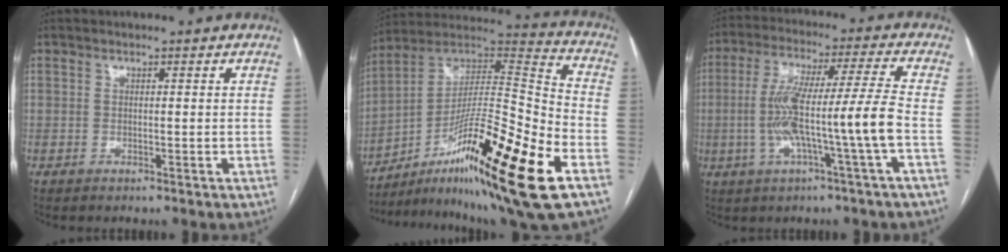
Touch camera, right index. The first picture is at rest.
{"total": 24.6, "force": [-11.9, 0.9, 21.5], "torque": [-0.344, -0.007, -0.201]}
{"total": 12.5, "force": [-2.8, -1.0, 12.1], "torque": [-0.234, 0.018, -0.051]}